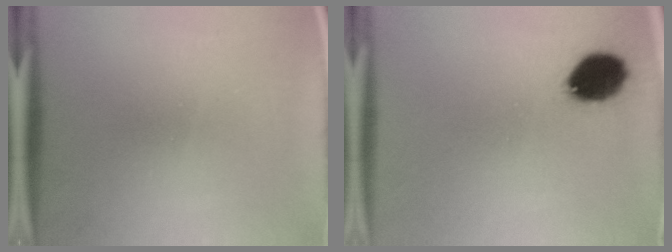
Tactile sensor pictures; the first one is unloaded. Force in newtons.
{"total": 10.9}